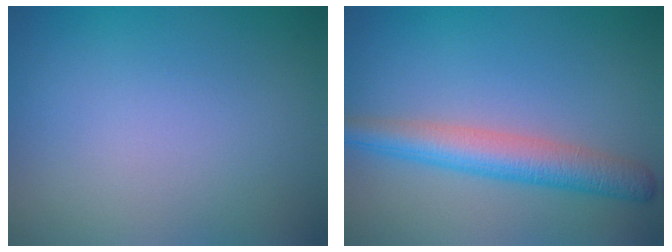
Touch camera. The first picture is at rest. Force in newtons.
{"total": 4.8, "press": 4.8, "slide": 0.2}